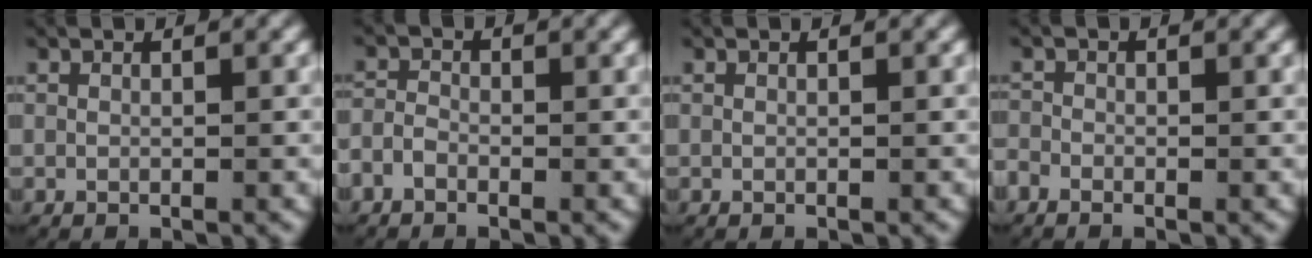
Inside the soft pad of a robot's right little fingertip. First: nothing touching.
{"total": 1.8, "force": [-1.1, 1.3, 0.6], "torque": [-0.024, -0.003, -0.023]}
{"total": 0.0}
{"total": 1.4, "force": [-0.8, 1.1, 0.3], "torque": [-0.013, -0.004, -0.018]}